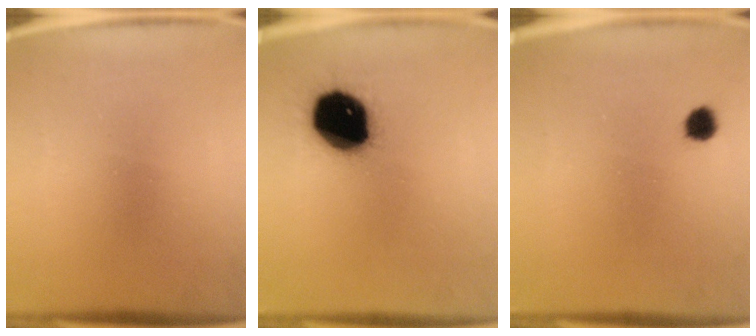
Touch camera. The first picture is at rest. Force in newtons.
{"total": 19.1}
{"total": 2.5}